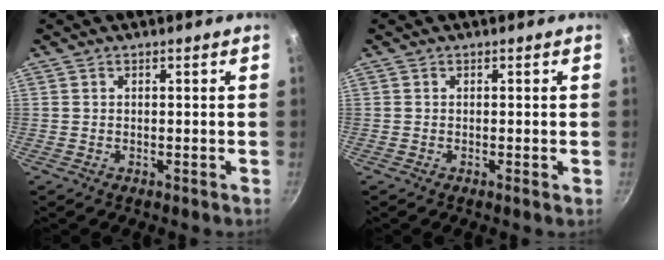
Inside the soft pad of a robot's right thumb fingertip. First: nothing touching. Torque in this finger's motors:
{"motor_torque": [-0.05, -0.08, -0.28, 0.08, 0.04]}